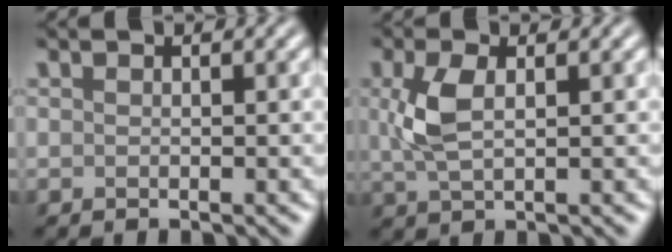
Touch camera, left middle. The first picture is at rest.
{"total": 3.6, "force": [0.8, 1.8, 3.1], "torque": [-0.079, 0.006, 0.019]}